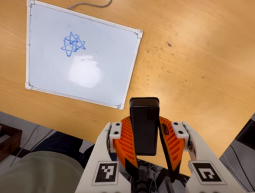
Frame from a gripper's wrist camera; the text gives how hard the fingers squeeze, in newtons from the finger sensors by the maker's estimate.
{"total": 10.3, "left": 8.4, "right": 12.1}